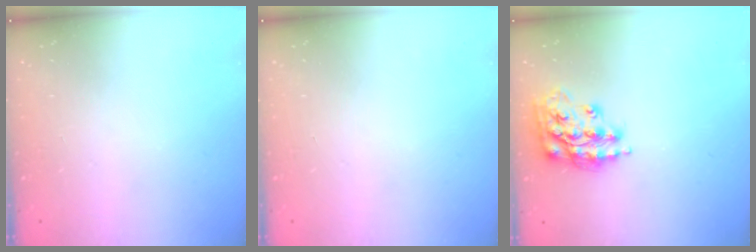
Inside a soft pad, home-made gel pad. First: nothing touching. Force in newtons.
{"total": 0.0}
{"total": 15.2, "press": 15.1, "slide": 0.8}